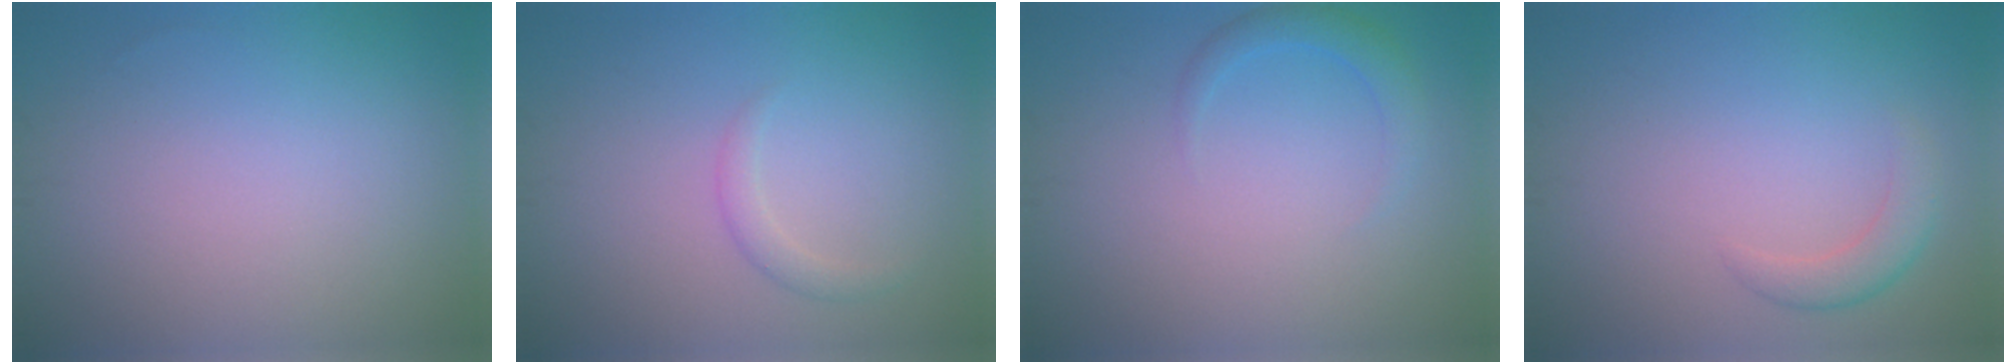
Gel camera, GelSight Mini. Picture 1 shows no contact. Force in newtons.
{"total": 1.3, "press": 1.3, "slide": 0.1}
{"total": 1.8, "press": 1.8, "slide": 0.1}
{"total": 2.1, "press": 2.1, "slide": 0.2}